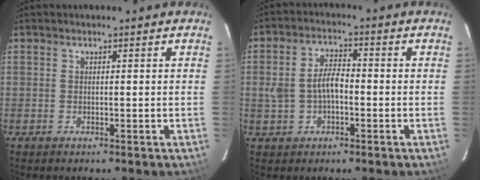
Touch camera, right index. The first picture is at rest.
{"total": 6.3, "force": [-1.0, 3.6, 5.0], "torque": [-0.103, 0.013, -0.013]}